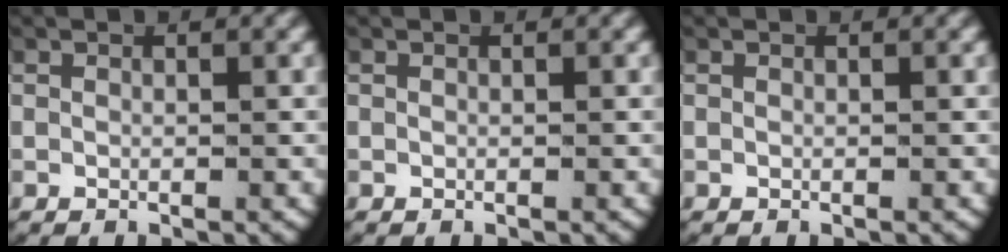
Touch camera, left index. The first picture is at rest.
{"total": 0.0}
{"total": 0.0}